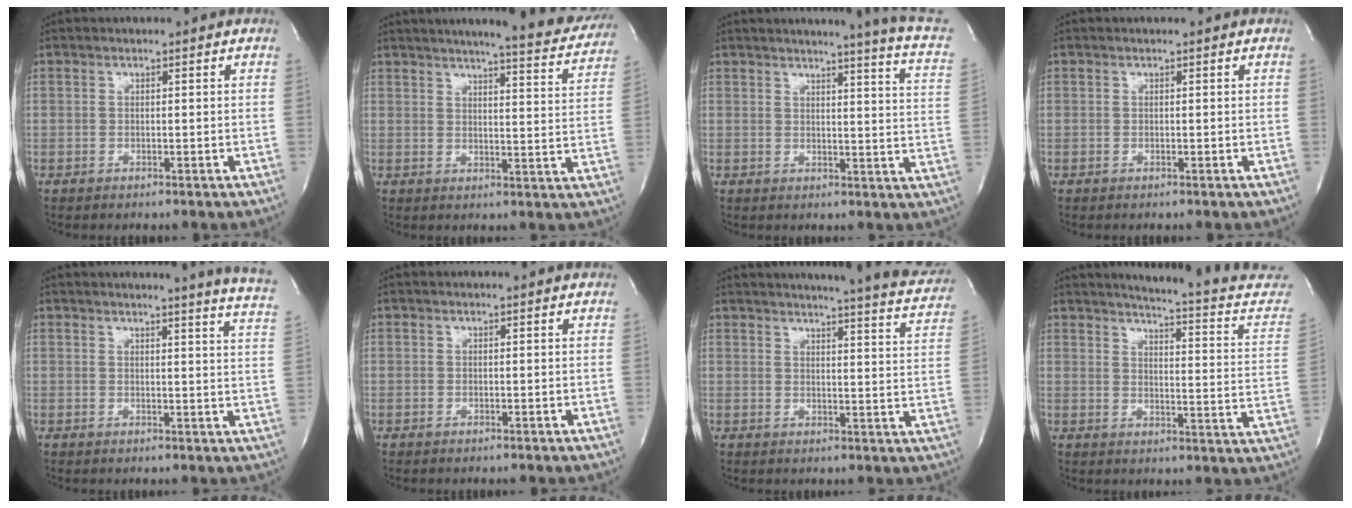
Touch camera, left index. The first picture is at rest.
{"total": 16.4, "force": [14.9, 1.2, 6.8], "torque": [-0.084, -0.044, 0.167]}
{"total": 12.4, "force": [10.2, -1.2, 7.0], "torque": [-0.096, -0.065, 0.092]}
{"total": 0.0}
{"total": 10.5, "force": [9.5, -1.4, 4.4], "torque": [-0.056, -0.077, 0.079]}
{"total": 0.0}
{"total": 20.8, "force": [19.4, 1.2, 7.5], "torque": [-0.101, -0.076, 0.212]}
{"total": 18.7, "force": [17.3, 1.0, 7.0], "torque": [-0.091, -0.085, 0.187]}